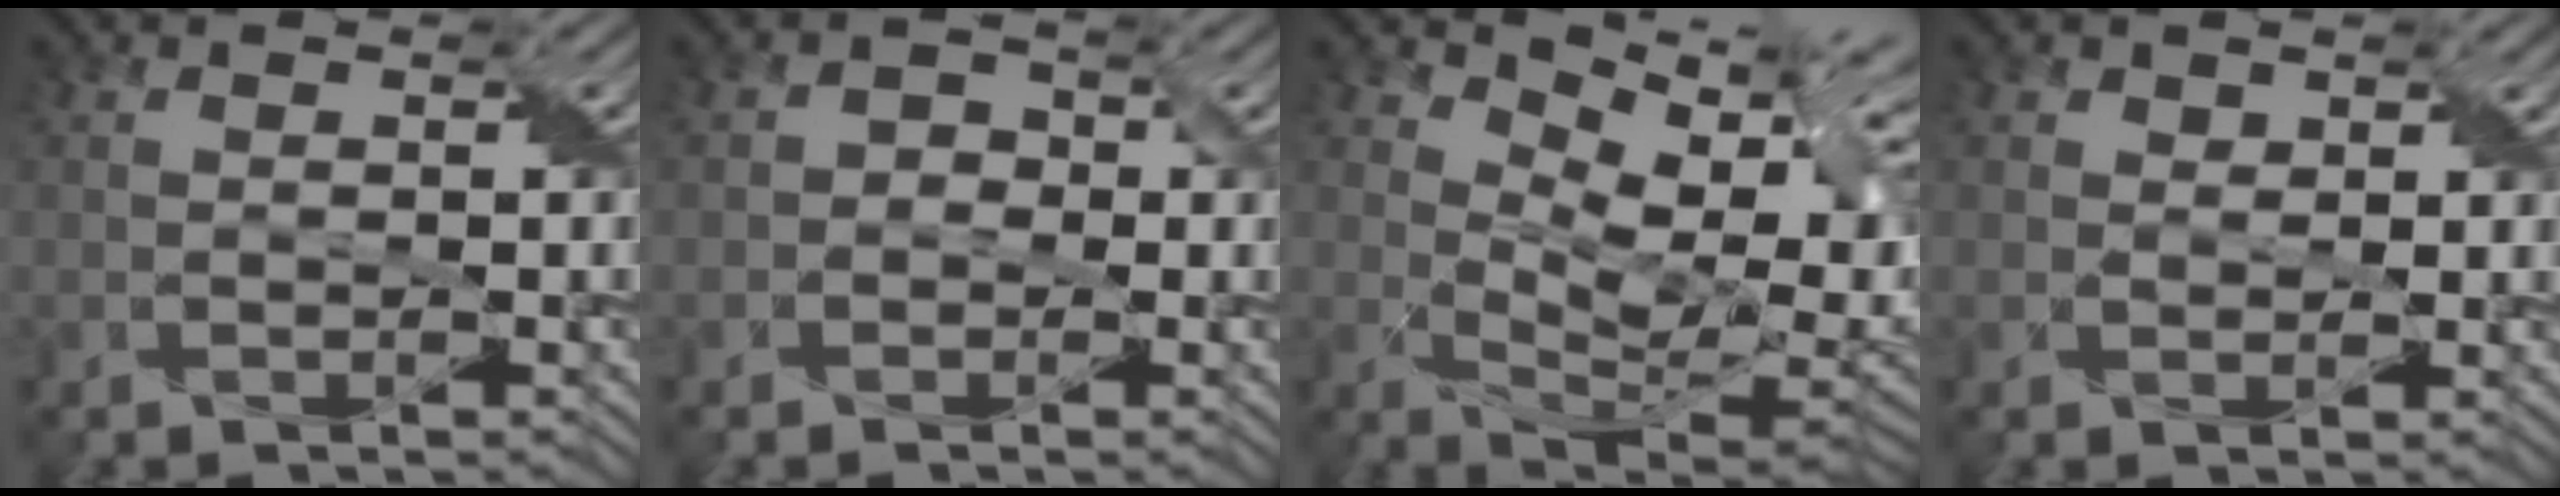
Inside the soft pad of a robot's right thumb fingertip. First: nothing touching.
{"total": 1.8, "force": [-0.5, 1.6, 0.6], "torque": [-0.010, 0.004, -0.015]}
{"total": 14.9, "force": [3.9, 8.1, 11.8], "torque": [-0.162, 0.009, 0.074]}
{"total": 1.4, "force": [0.9, 1.0, 0.4], "torque": [-0.012, -0.001, 0.016]}